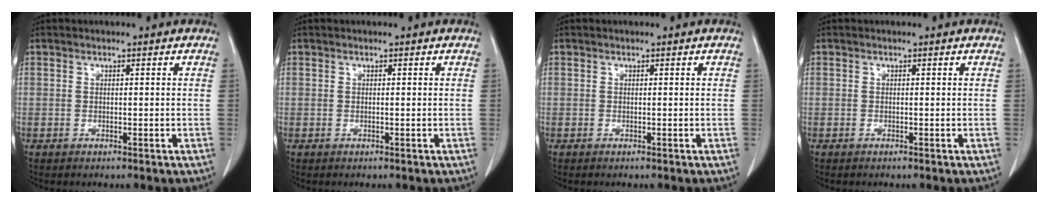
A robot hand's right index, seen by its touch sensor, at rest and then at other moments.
{"total": 0.0}
{"total": 0.0}
{"total": 0.0}